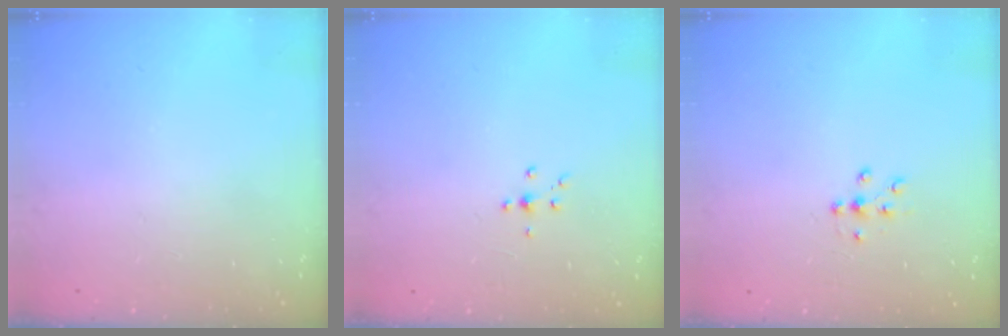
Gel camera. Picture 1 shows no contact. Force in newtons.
{"total": 3.5, "press": 3.3, "slide": 1.0}
{"total": 5.6, "press": 5.5, "slide": 1.2}